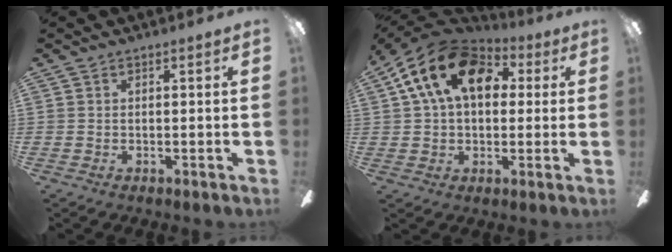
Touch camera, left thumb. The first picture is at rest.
{"total": 16.8, "force": [6.2, 10.6, 11.5], "torque": [-0.229, -0.003, 0.110]}